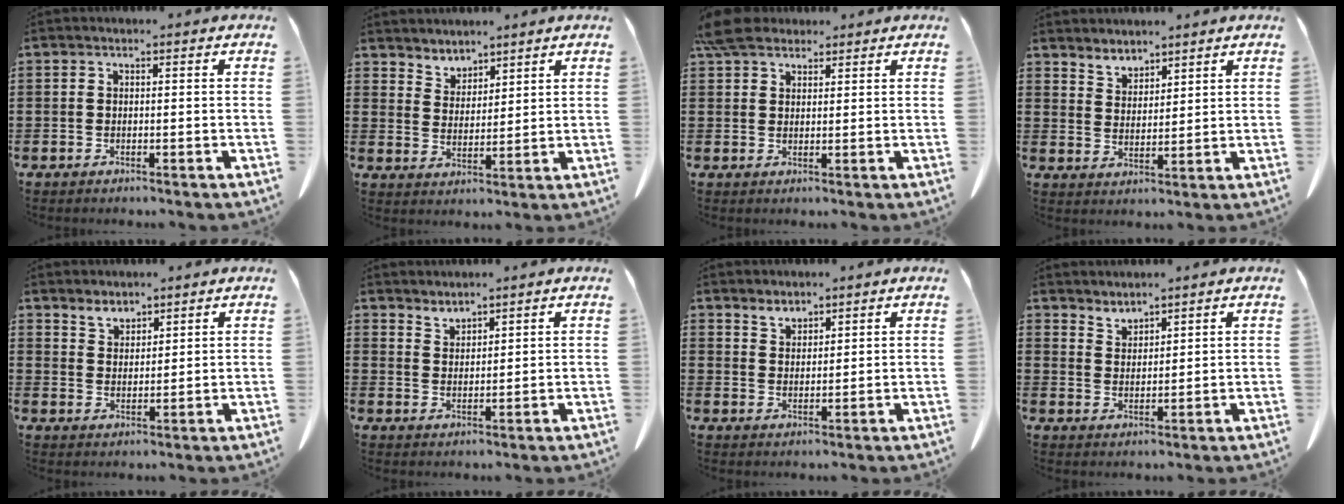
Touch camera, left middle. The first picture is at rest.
{"total": 3.7, "force": [3.5, 1.0, -0.4], "torque": [-0.006, -0.012, 0.068]}
{"total": 5.3, "force": [4.3, 2.2, 2.0], "torque": [-0.046, -0.003, 0.085]}
{"total": 3.5, "force": [3.4, 0.8, -0.2], "torque": [-0.008, -0.012, 0.067]}
{"total": 3.2, "force": [3.0, 1.1, 0.2], "torque": [-0.013, -0.007, 0.058]}
{"total": 2.7, "force": [2.7, 0.1, -0.3], "torque": [-0.001, -0.011, 0.054]}
{"total": 2.6, "force": [2.5, 0.7, 0.2], "torque": [-0.010, -0.007, 0.049]}
{"total": 2.9, "force": [2.9, 0.2, -0.3], "torque": [-0.002, -0.012, 0.057]}